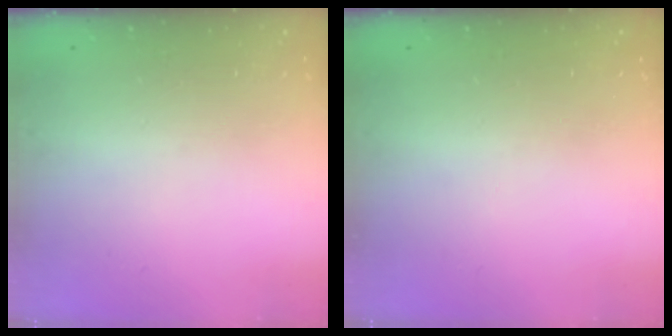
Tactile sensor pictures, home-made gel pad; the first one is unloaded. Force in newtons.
{"total": 0.0}